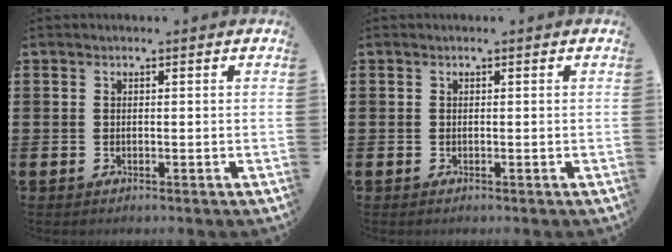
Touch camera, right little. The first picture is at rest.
{"total": 0.0}